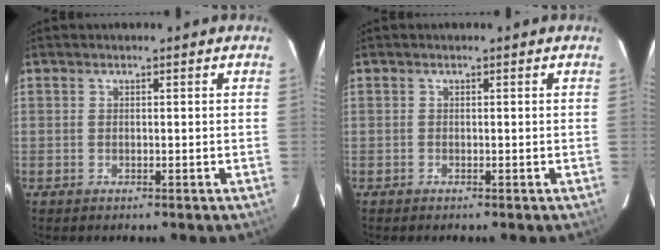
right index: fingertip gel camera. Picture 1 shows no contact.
{"total": 0.0}